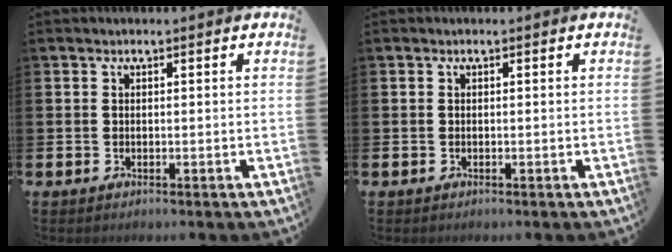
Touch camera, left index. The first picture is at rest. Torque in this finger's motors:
{"motor_torque": [0.00, 0.00, -0.01, 0.00]}